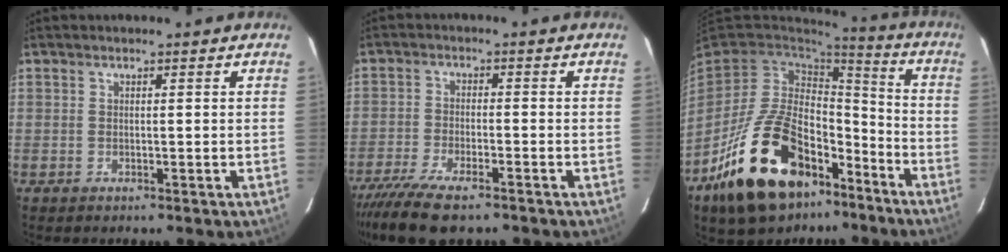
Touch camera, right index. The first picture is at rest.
{"total": 10.1, "force": [-8.0, 2.2, 5.8], "torque": [-0.140, -0.036, -0.151]}
{"total": 24.8, "force": [-14.1, 13.6, 15.1], "torque": [-0.300, 0.010, -0.215]}